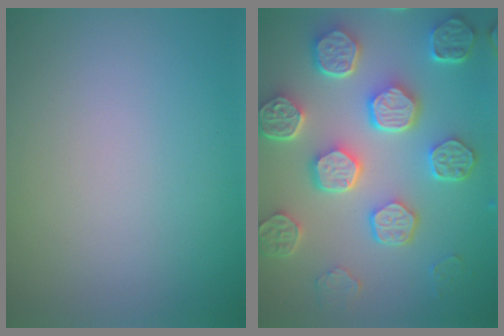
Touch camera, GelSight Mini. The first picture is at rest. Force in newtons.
{"total": 8.8, "press": 6.6, "slide": 5.9}